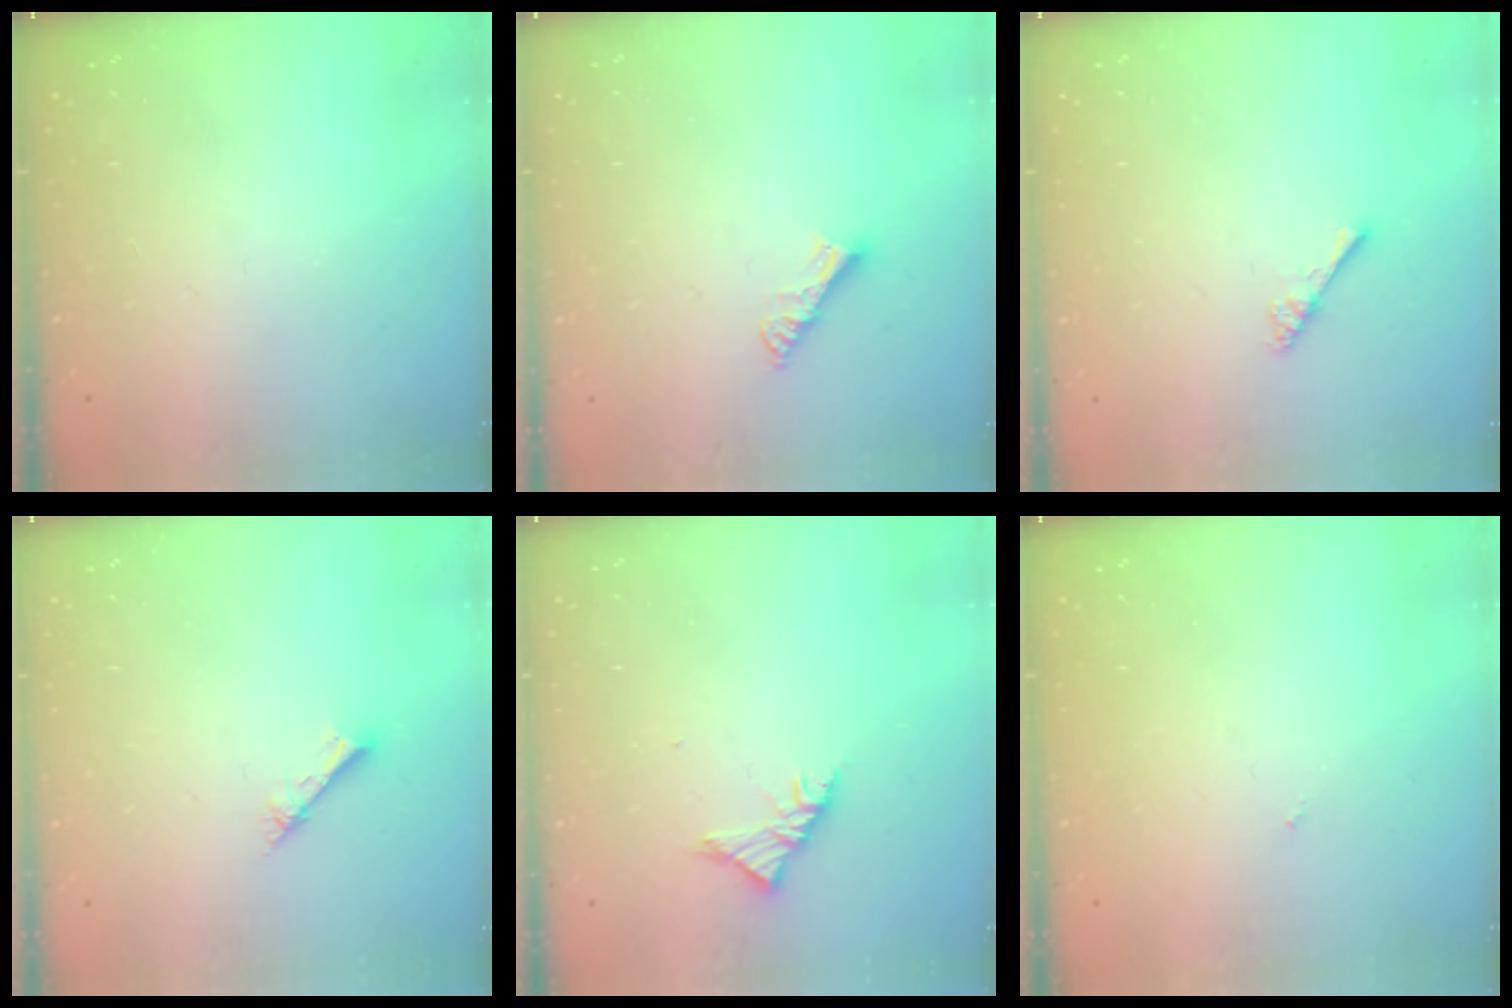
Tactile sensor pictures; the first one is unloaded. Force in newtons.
{"total": 5.4, "press": 5.4, "slide": 0.2}
{"total": 2.5, "press": 2.5, "slide": 0.4}
{"total": 1.5, "press": 1.5, "slide": 0.1}
{"total": 3.4, "press": 3.3, "slide": 0.8}
{"total": 0.0}